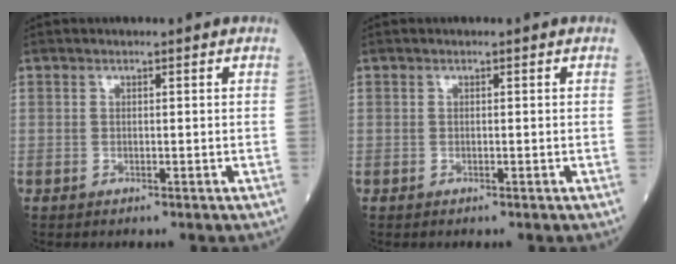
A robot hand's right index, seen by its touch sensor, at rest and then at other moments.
{"total": 0.0}